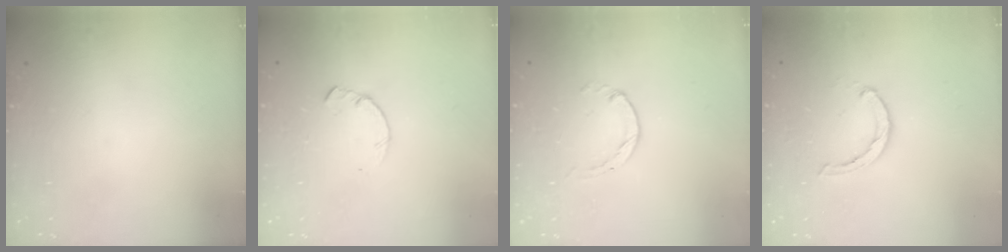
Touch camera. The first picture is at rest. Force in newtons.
{"total": 1.4, "press": 1.4, "slide": 0.2}
{"total": 0.0}
{"total": 2.4, "press": 2.4, "slide": 0.4}